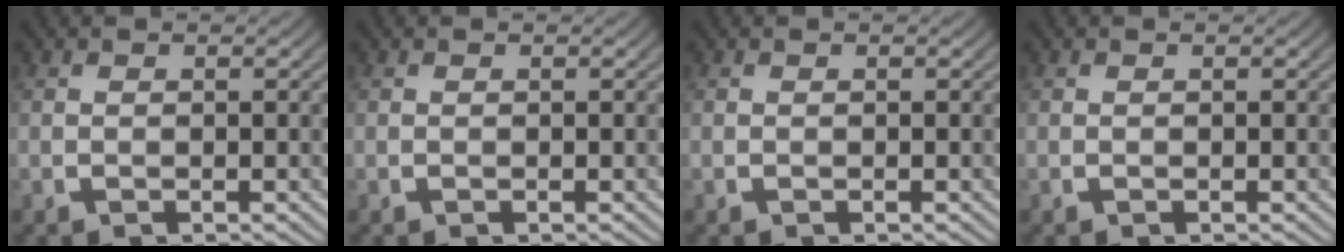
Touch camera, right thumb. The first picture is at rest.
{"total": 0.0}
{"total": 0.0}
{"total": 0.0}